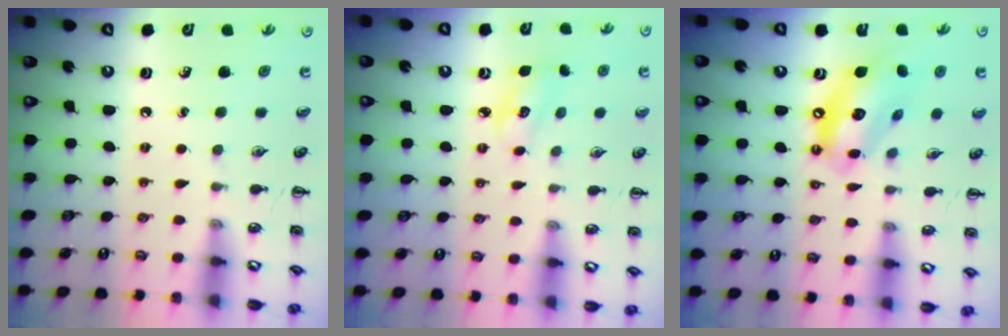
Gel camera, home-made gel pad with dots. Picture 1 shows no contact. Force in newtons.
{"total": 3.8, "press": 3.7, "slide": 0.9}
{"total": 14.0, "press": 13.6, "slide": 3.5}